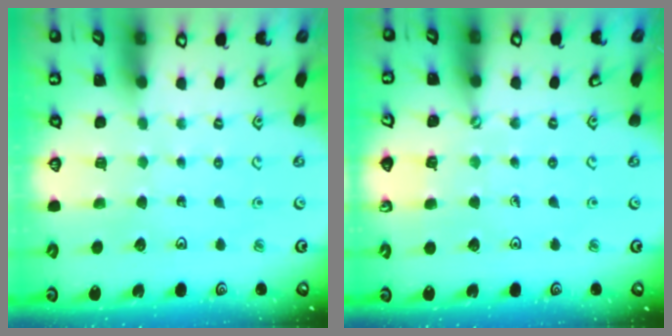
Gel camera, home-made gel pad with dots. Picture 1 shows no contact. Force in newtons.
{"total": 2.3, "press": 2.2, "slide": 0.3}